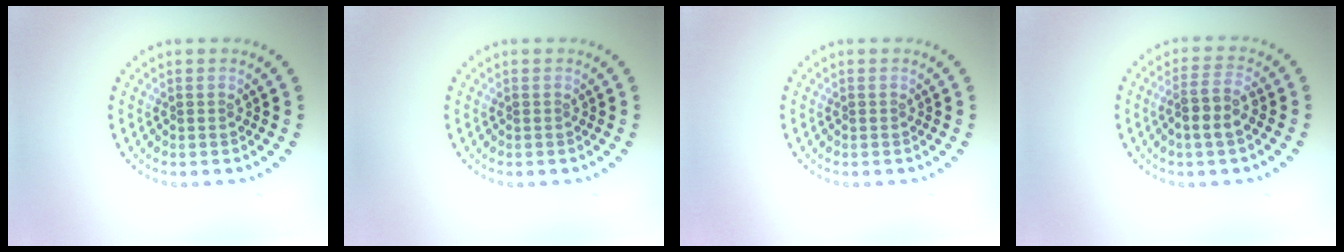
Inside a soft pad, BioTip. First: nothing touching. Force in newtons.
{"total": 0.0}
{"total": 0.0}
{"total": 2.9, "press": 2.6, "slide": 1.2}